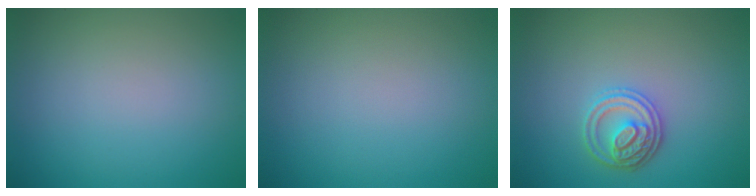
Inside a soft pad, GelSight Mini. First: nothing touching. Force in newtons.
{"total": 0.0}
{"total": 3.0, "press": 2.8, "slide": 1.0}